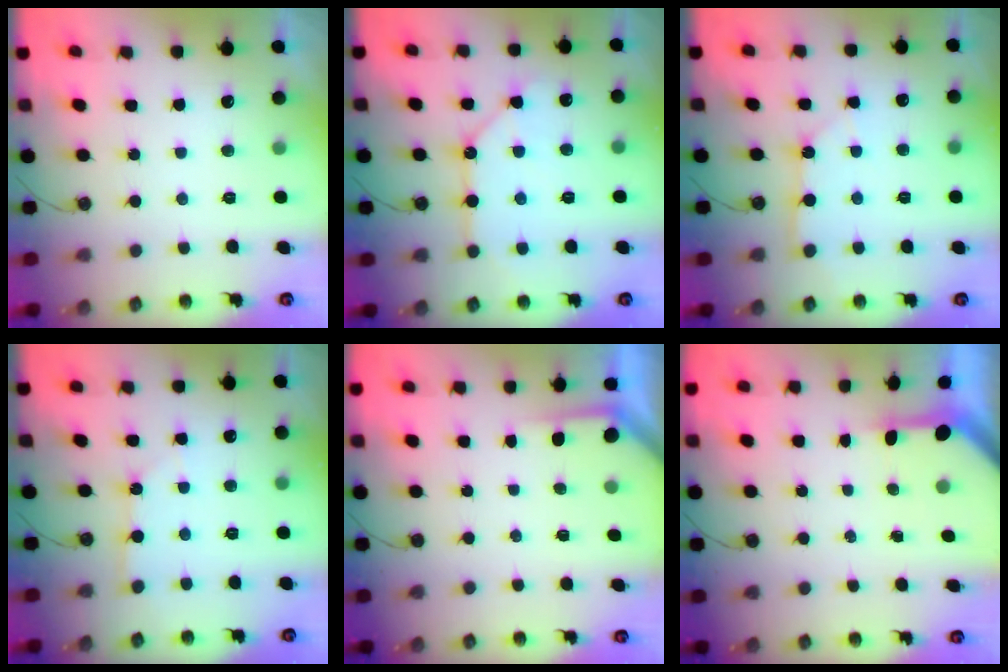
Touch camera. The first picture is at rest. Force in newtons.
{"total": 10.5, "press": 10.4, "slide": 0.9}
{"total": 5.1, "press": 5.1, "slide": 0.5}
{"total": 2.0, "press": 2.0, "slide": 0.3}
{"total": 1.9, "press": 1.9, "slide": 0.2}
{"total": 3.4, "press": 3.4, "slide": 0.3}